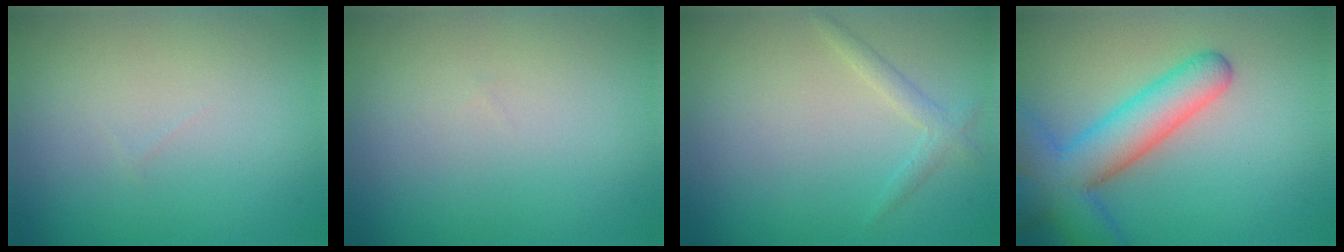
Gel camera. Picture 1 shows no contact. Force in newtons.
{"total": 0.0}
{"total": 1.3, "press": 1.3, "slide": 0.1}
{"total": 6.8, "press": 6.8, "slide": 0.4}